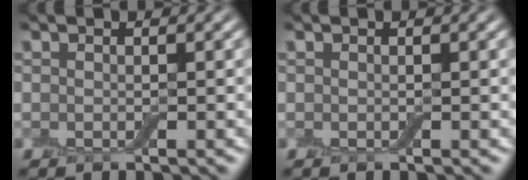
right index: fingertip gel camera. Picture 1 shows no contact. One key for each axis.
{"total": 0.0}